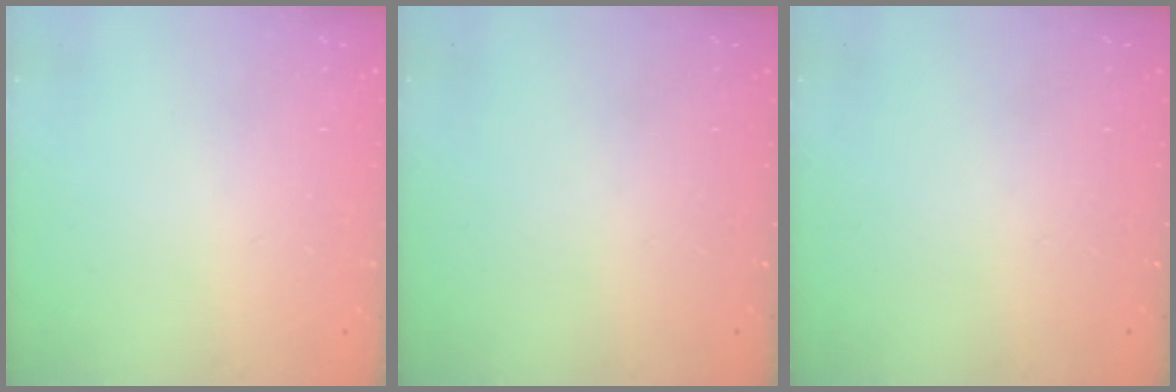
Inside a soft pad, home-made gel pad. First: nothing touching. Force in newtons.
{"total": 0.0}
{"total": 0.0}